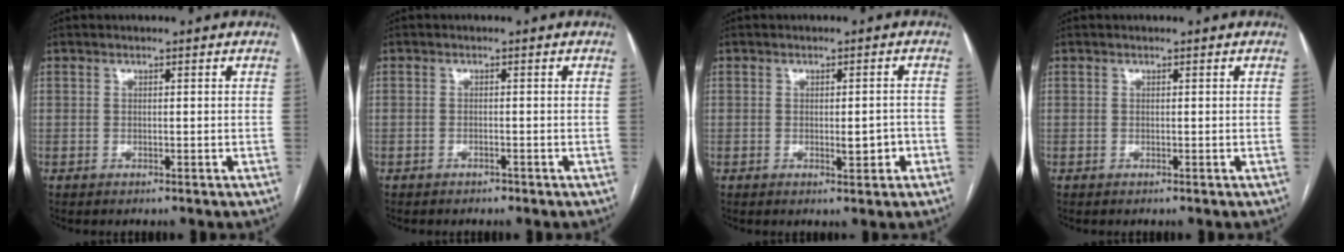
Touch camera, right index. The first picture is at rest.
{"total": 0.8, "force": [-0.7, 0.3, 0.2], "torque": [-0.008, 0.000, -0.010]}
{"total": 3.0, "force": [-0.9, 0.9, 2.7], "torque": [-0.039, 0.000, -0.008]}
{"total": 0.0}